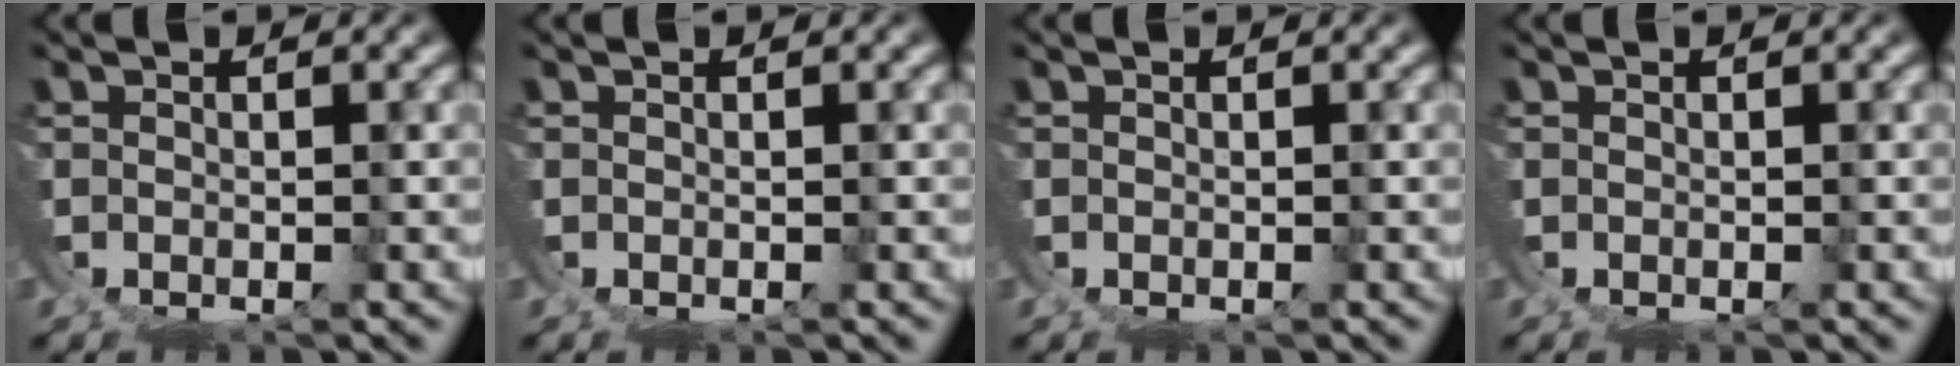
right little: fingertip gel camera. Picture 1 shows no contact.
{"total": 0.0}
{"total": 0.0}
{"total": 0.0}